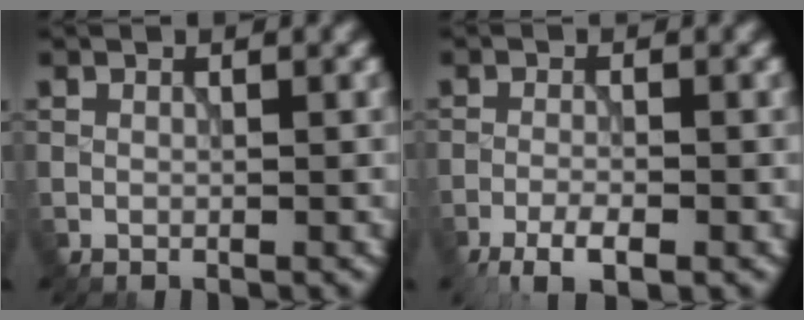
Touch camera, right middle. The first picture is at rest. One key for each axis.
{"total": 3.7, "fx": -2.6, "fy": 0.8, "fz": 2.6, "tx": -0.049, "ty": -0.005, "tz": -0.048}